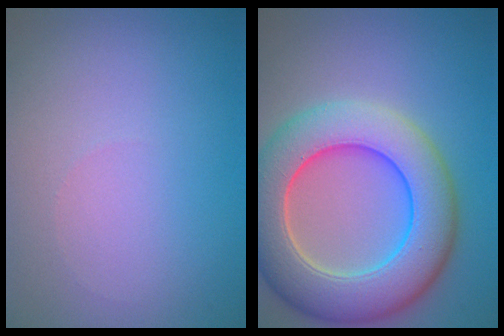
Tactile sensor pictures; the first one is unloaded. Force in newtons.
{"total": 9.8, "press": 9.7, "slide": 0.6}